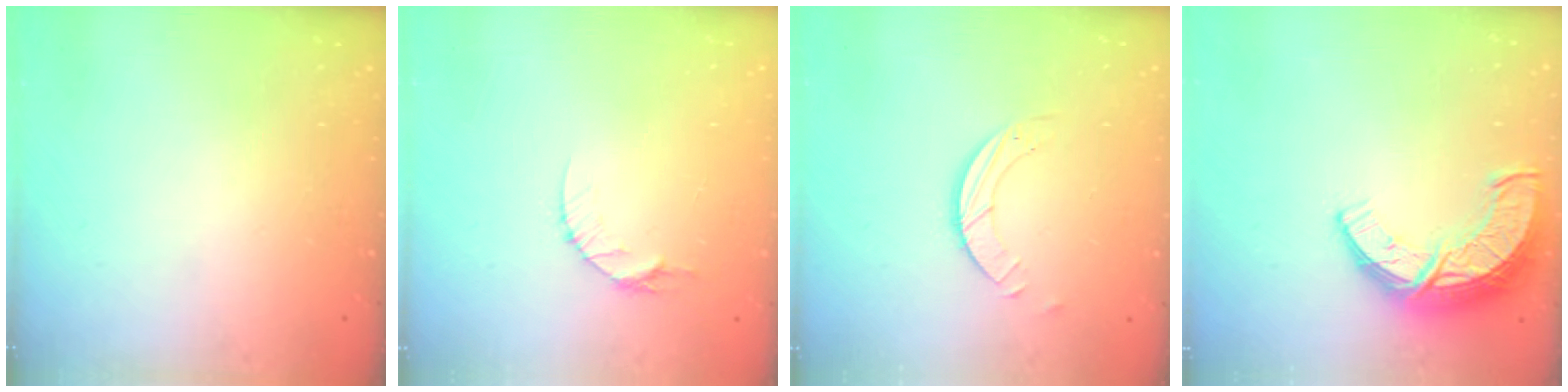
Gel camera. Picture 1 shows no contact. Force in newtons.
{"total": 5.3, "press": 5.2, "slide": 0.5}
{"total": 3.2, "press": 3.1, "slide": 0.3}
{"total": 11.9, "press": 11.9, "slide": 0.8}